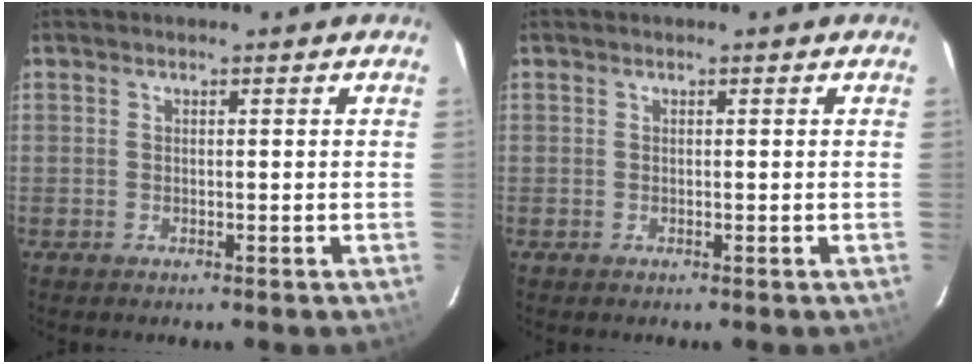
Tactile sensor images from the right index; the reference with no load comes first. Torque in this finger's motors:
{"motor_torque": [0.00, 0.00, 0.00, 0.00]}